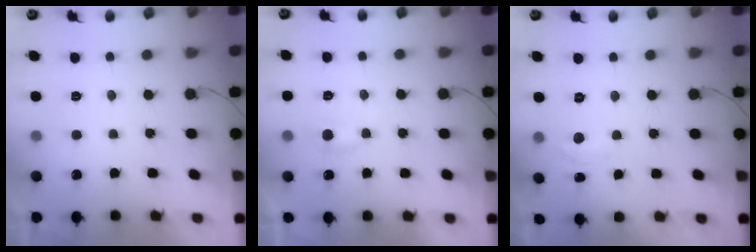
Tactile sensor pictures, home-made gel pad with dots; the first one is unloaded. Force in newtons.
{"total": 3.6, "press": 3.6, "slide": 0.4}
{"total": 5.2, "press": 5.2, "slide": 0.5}